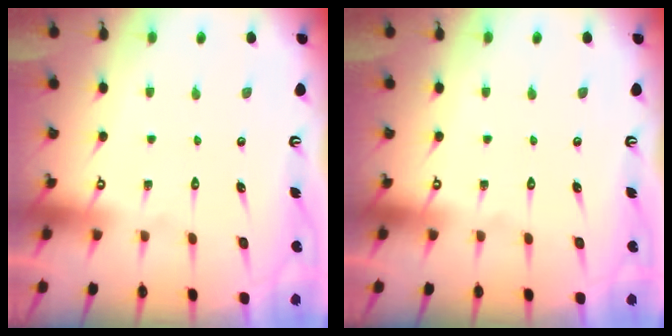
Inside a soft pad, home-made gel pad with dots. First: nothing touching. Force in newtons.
{"total": 0.0}